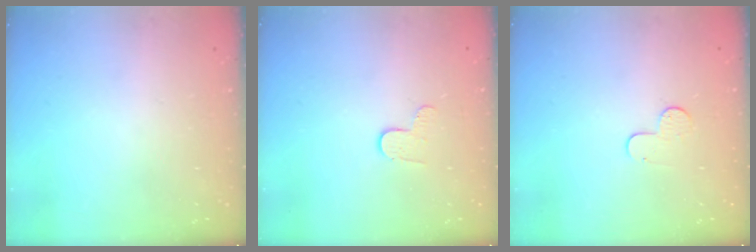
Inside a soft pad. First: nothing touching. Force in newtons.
{"total": 3.7, "press": 3.7, "slide": 0.3}
{"total": 4.8, "press": 4.8, "slide": 0.3}